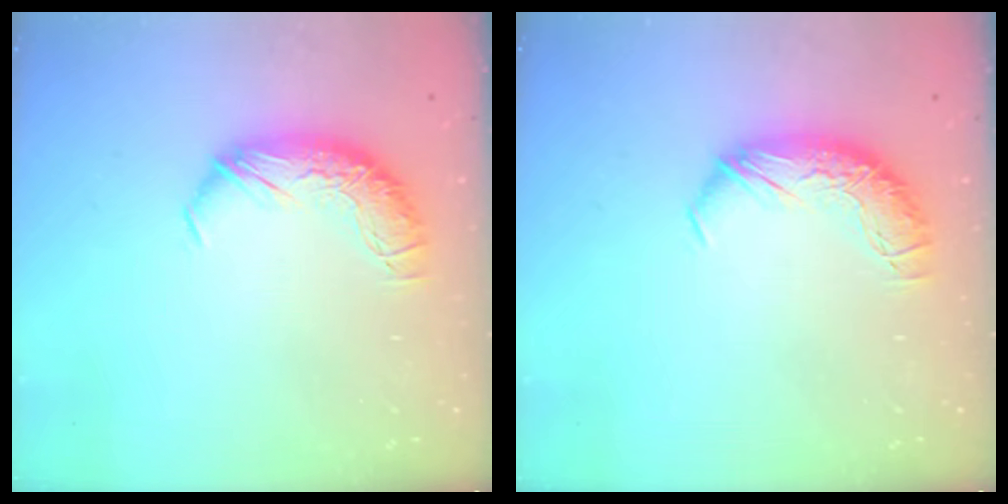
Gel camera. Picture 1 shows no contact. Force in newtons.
{"total": 0.0}